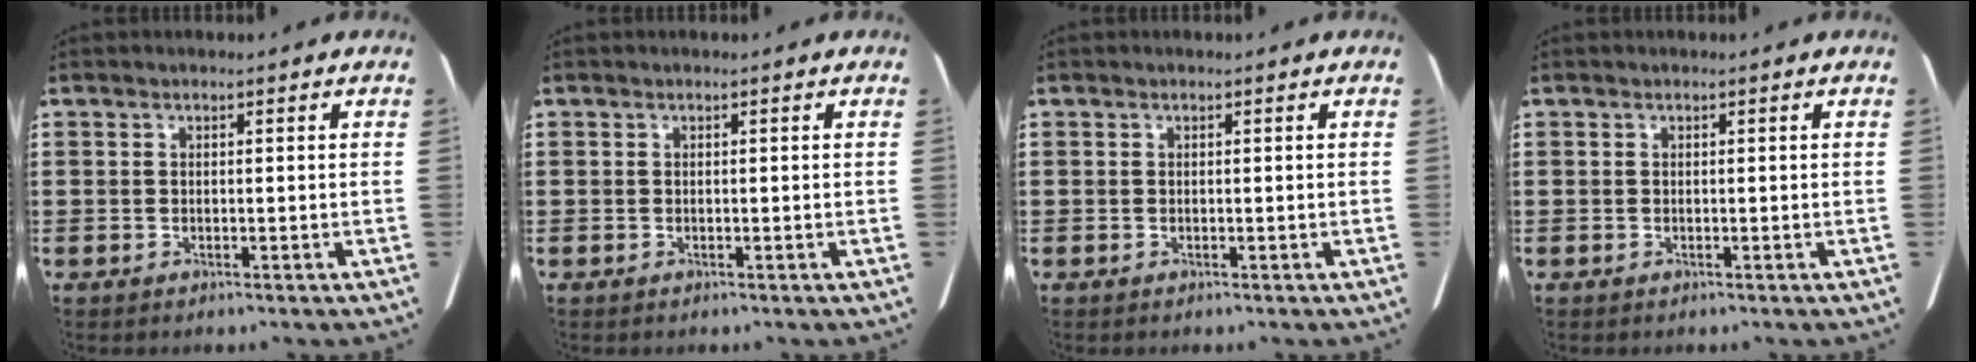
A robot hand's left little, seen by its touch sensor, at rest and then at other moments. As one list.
[{"total": 0.0}, {"total": 0.0}, {"total": 0.0}]